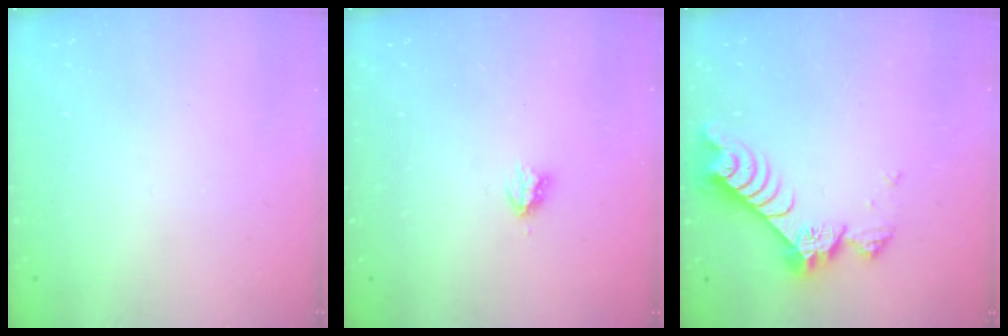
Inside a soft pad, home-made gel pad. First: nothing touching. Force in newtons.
{"total": 2.9, "press": 2.9, "slide": 0.5}
{"total": 7.4, "press": 7.3, "slide": 0.9}